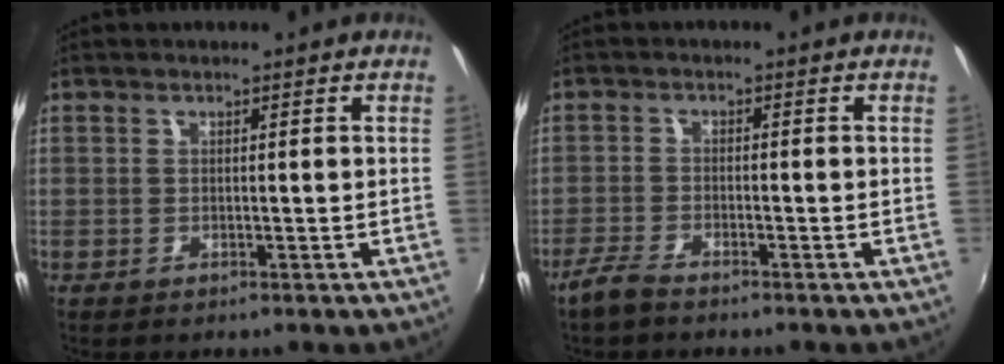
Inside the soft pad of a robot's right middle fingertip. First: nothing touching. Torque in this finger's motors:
{"motor_torque": [0.57, -0.52, 0.23, 0.06]}